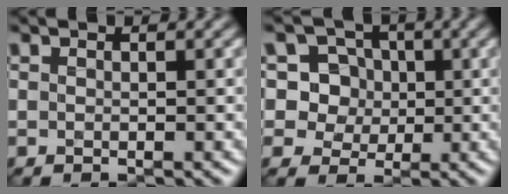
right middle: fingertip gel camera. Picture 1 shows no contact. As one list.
[{"total": 8.0, "force": [2.5, 6.9, 3.1], "torque": [-0.065, 0.012, 0.030]}]